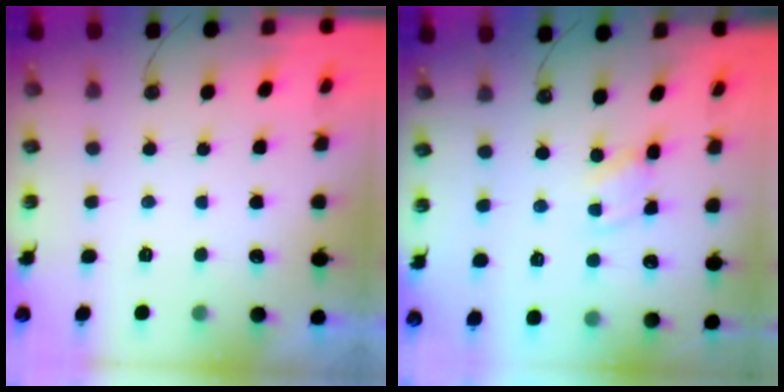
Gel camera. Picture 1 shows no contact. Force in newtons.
{"total": 1.6, "press": 1.6, "slide": 0.2}